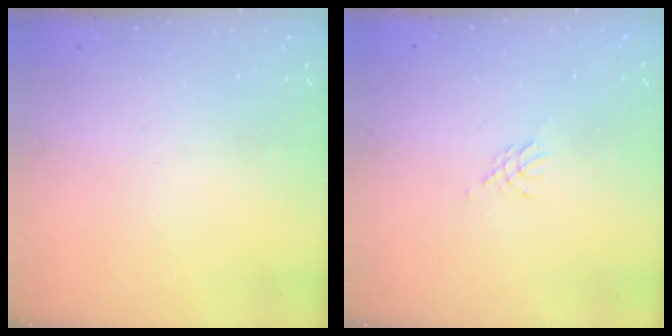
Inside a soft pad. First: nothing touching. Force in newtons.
{"total": 3.8, "press": 3.8, "slide": 0.6}